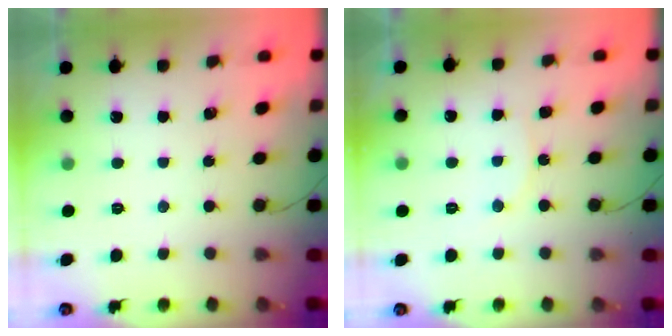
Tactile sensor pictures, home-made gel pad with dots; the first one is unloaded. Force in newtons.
{"total": 6.0, "press": 6.0, "slide": 0.7}